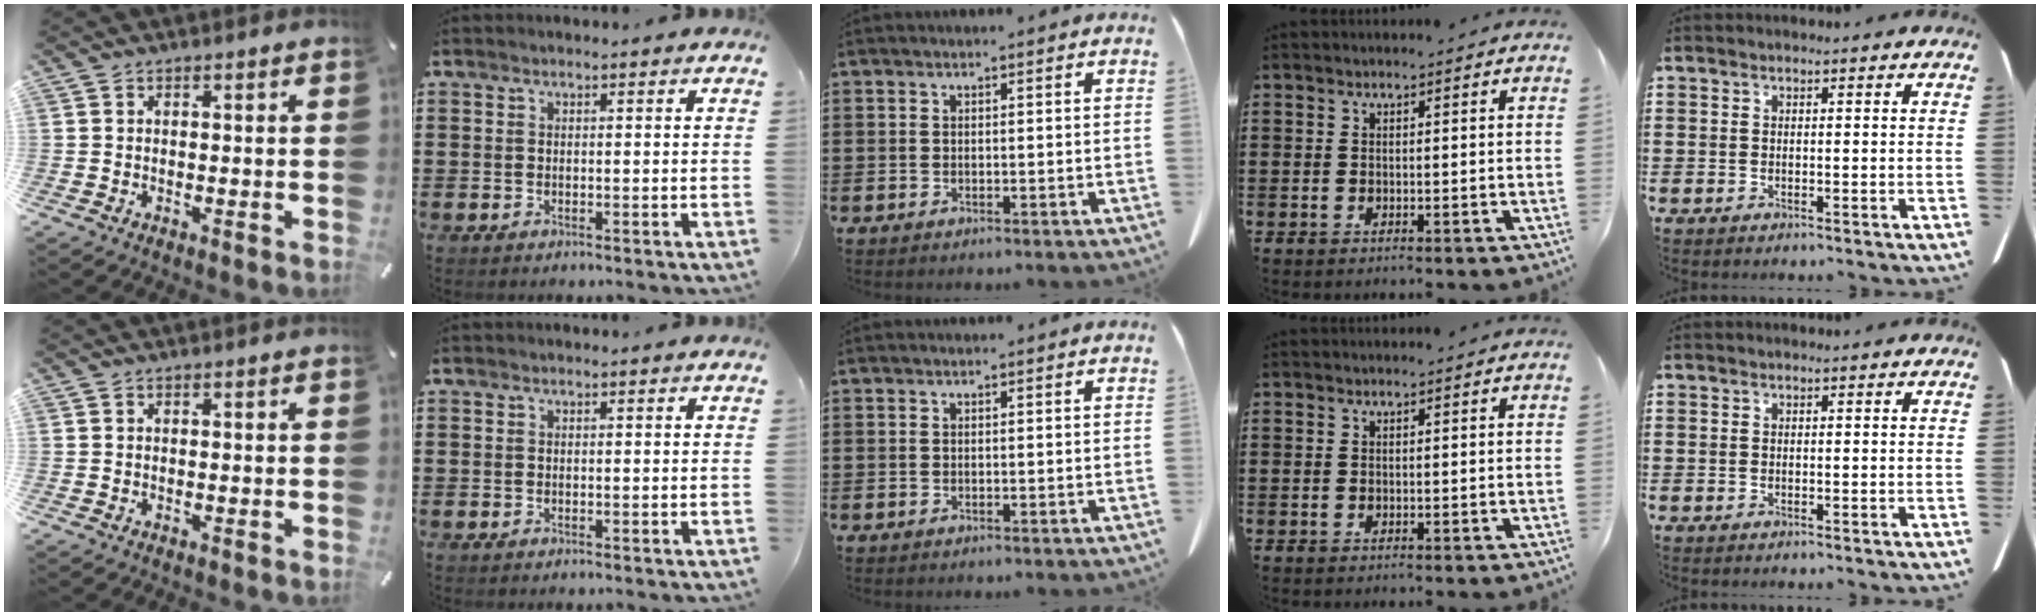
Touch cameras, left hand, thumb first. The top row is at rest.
{}